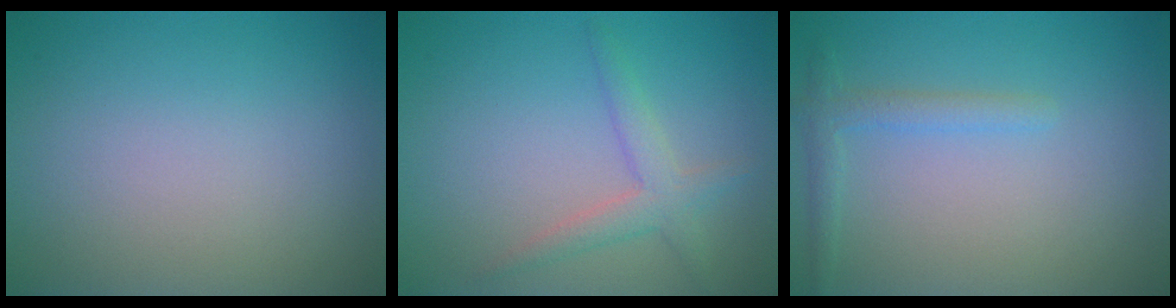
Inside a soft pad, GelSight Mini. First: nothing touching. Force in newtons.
{"total": 2.4, "press": 2.4, "slide": 0.1}
{"total": 1.7, "press": 1.7, "slide": 0.1}